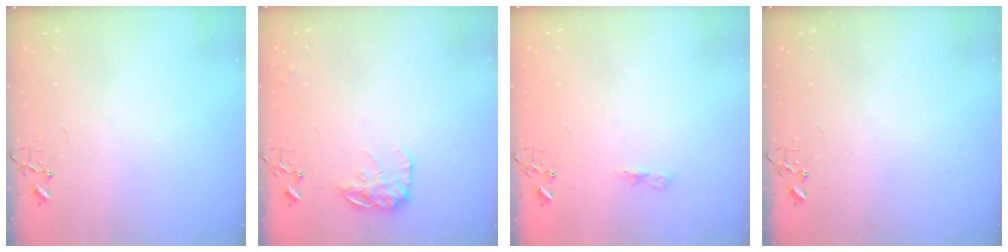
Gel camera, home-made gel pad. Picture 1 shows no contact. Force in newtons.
{"total": 12.9, "press": 12.8, "slide": 0.6}
{"total": 6.2, "press": 6.2, "slide": 0.8}
{"total": 0.0}